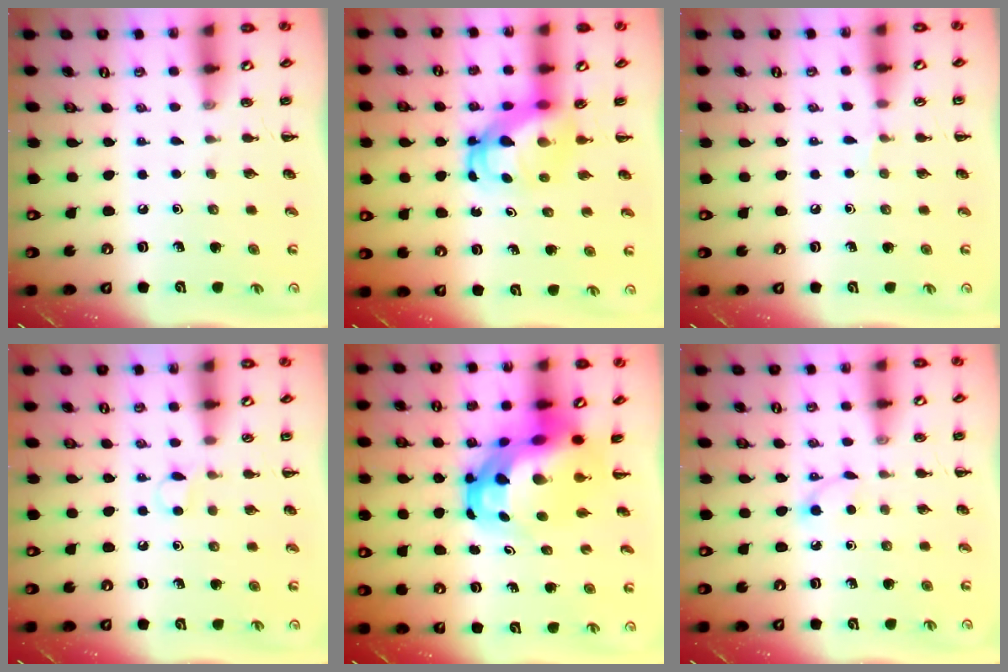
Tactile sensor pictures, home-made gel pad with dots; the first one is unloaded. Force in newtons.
{"total": 6.1, "press": 6.1, "slide": 0.6}
{"total": 3.0, "press": 2.8, "slide": 1.1}
{"total": 3.2, "press": 3.0, "slide": 1.1}
{"total": 11.2, "press": 10.7, "slide": 3.1}
{"total": 2.8, "press": 2.7, "slide": 0.9}